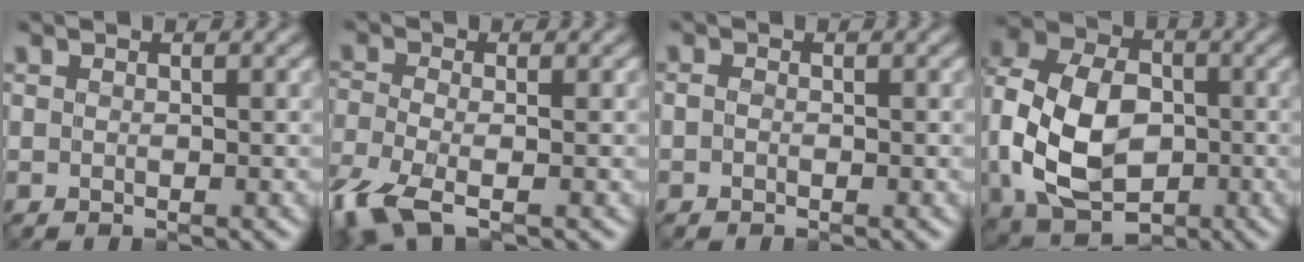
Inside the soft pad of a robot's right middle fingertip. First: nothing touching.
{"total": 6.6, "force": [-4.0, 2.4, 4.7], "torque": [-0.122, -0.022, -0.086]}
{"total": 0.5, "force": [-0.3, 0.3, 0.3], "torque": [-0.008, -0.003, -0.006]}
{"total": 11.8, "force": [-1.7, 8.5, 8.0], "torque": [-0.193, -0.012, -0.038]}